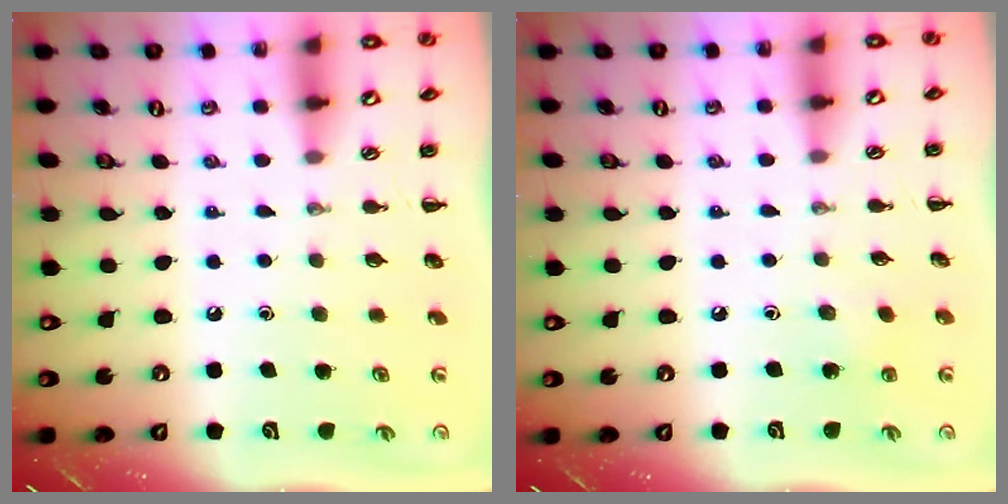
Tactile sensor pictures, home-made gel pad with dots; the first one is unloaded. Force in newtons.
{"total": 5.4, "press": 5.2, "slide": 1.4}